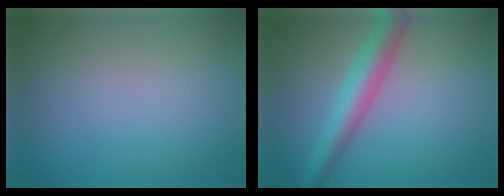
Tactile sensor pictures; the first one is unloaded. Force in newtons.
{"total": 4.5, "press": 4.5, "slide": 0.2}